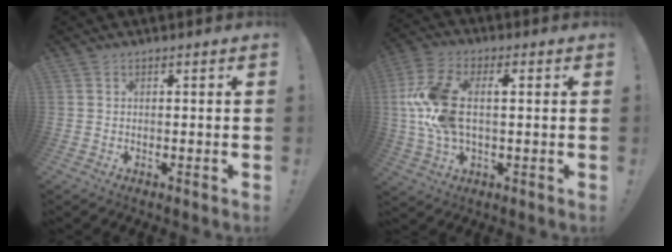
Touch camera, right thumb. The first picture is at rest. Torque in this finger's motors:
{"motor_torque": [1.87, 2.67, 1.64, -0.05, 0.63]}